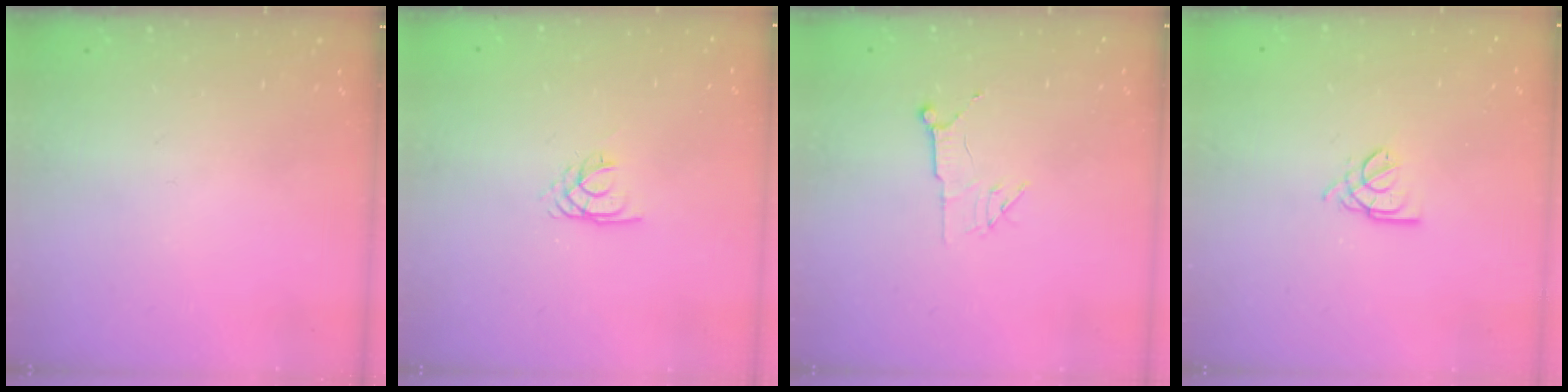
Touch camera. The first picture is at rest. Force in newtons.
{"total": 2.2, "press": 2.2, "slide": 0.3}
{"total": 5.5, "press": 5.4, "slide": 0.8}
{"total": 3.0, "press": 2.9, "slide": 0.5}